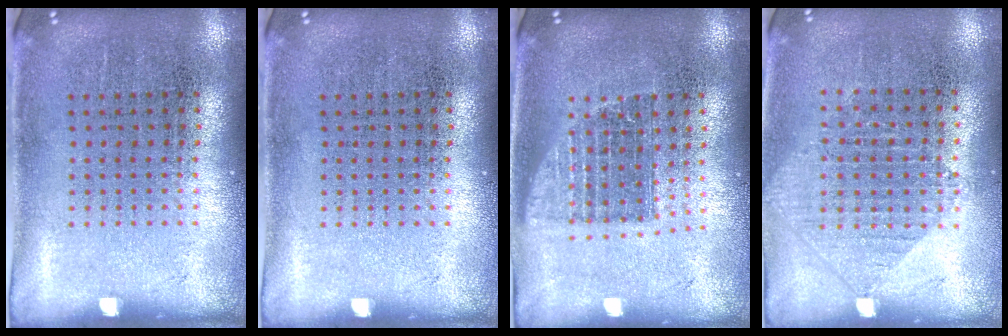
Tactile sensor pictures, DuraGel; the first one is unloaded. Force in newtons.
{"total": 0.0}
{"total": 1.3, "press": 1.1, "slide": 0.7}
{"total": 0.9, "press": 0.9, "slide": 0.2}